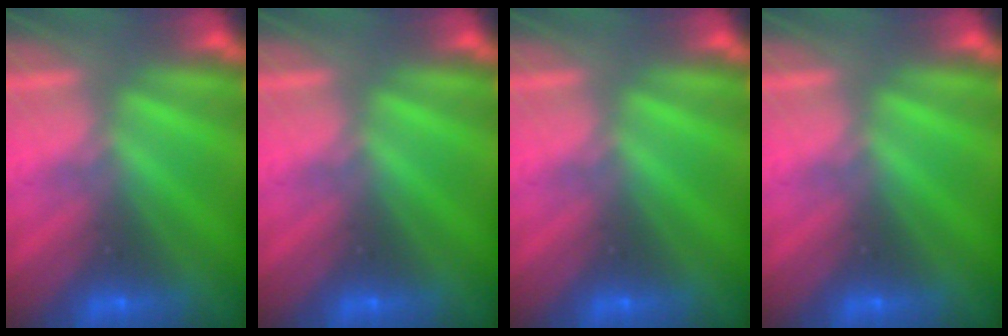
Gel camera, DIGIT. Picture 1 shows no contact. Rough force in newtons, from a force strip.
{"total": 0.0}
{"total": 0.0}
{"total": 0.0}